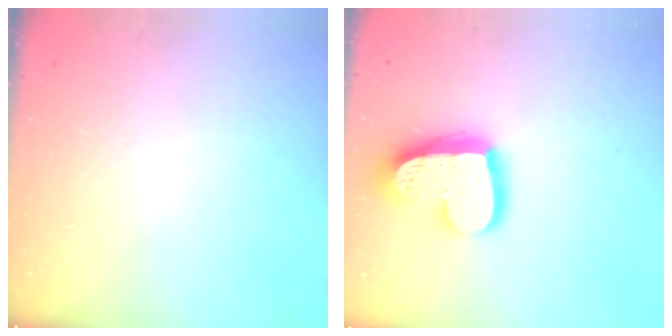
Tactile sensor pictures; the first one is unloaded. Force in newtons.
{"total": 17.8, "press": 17.7, "slide": 1.7}